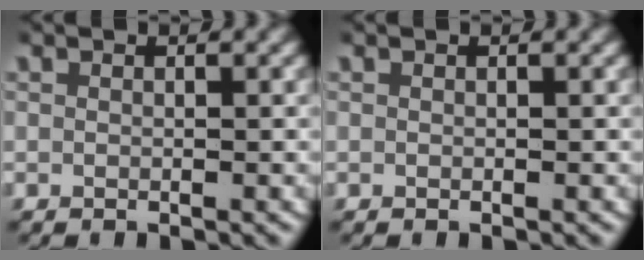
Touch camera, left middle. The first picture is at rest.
{"total": 0.0}